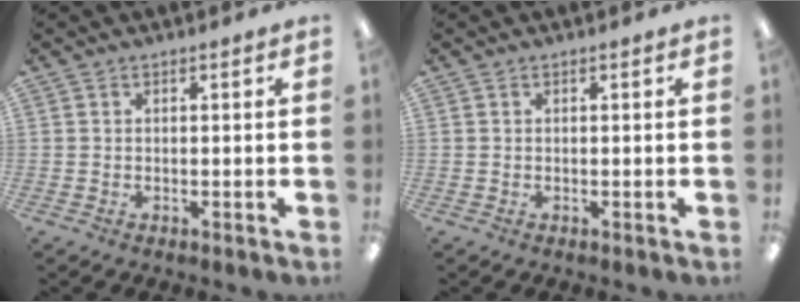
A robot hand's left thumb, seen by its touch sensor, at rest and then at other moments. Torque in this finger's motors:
{"motor_torque": [-0.01, 0.01, -0.03, 0.03, 0.00]}